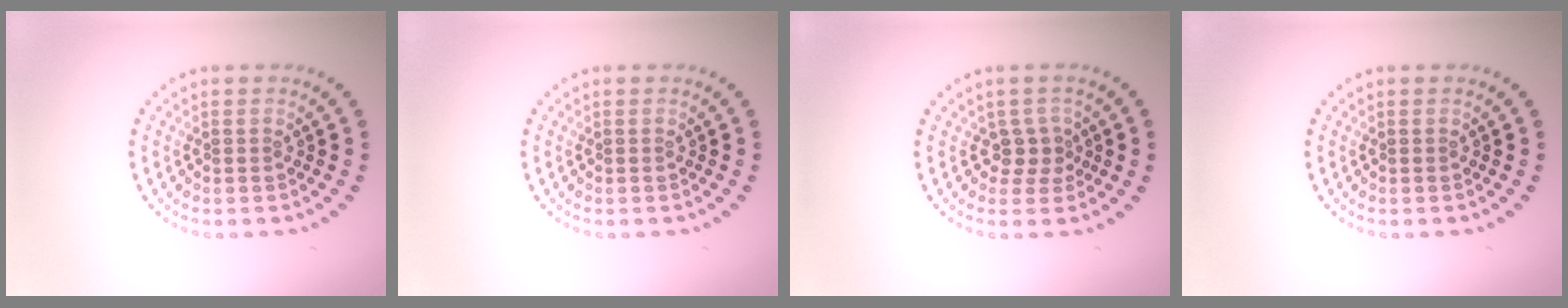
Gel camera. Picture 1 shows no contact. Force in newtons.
{"total": 0.0}
{"total": 2.0, "press": 1.4, "slide": 1.4}
{"total": 0.0}